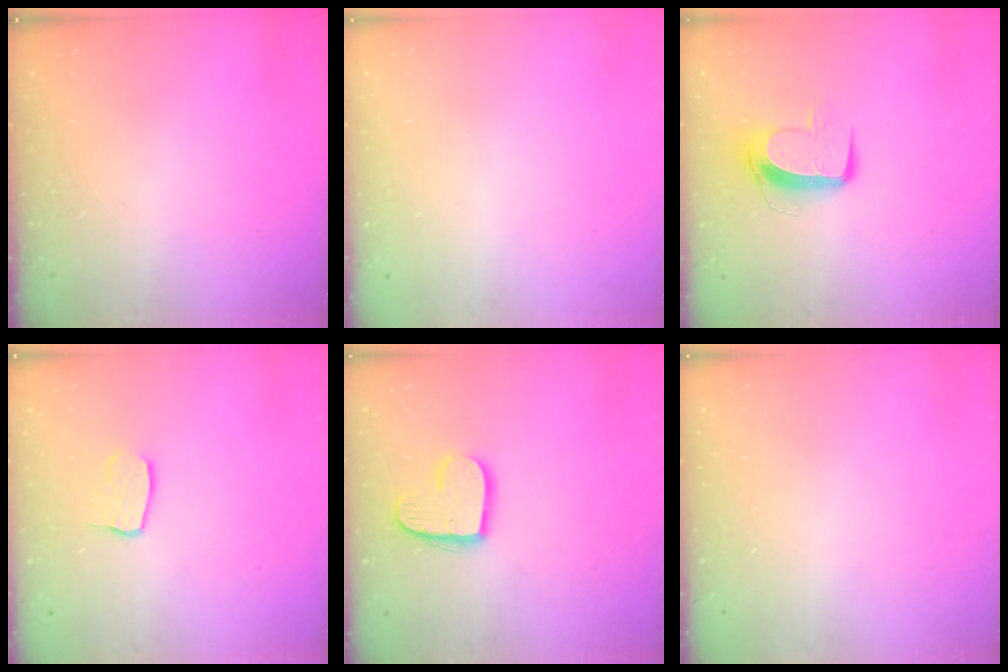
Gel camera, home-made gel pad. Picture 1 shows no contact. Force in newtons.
{"total": 0.0}
{"total": 9.8, "press": 9.7, "slide": 0.7}
{"total": 6.8, "press": 6.8, "slide": 0.5}
{"total": 13.5, "press": 13.5, "slide": 0.9}
{"total": 0.0}